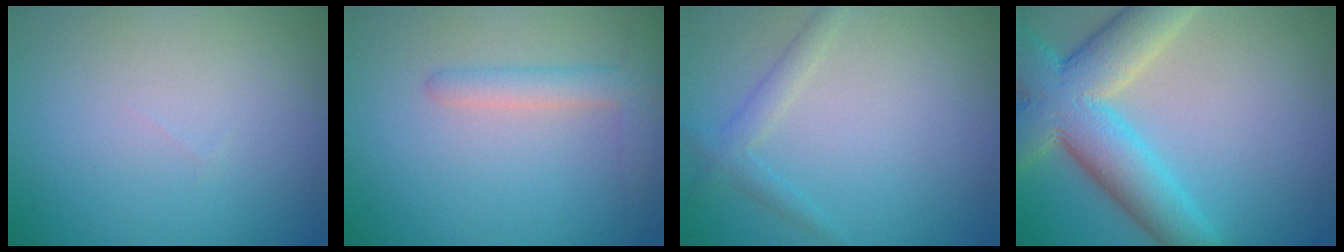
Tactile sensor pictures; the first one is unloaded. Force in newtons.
{"total": 2.4, "press": 2.4, "slide": 0.3}
{"total": 1.9, "press": 1.9, "slide": 0.2}
{"total": 9.5, "press": 9.5, "slide": 0.8}